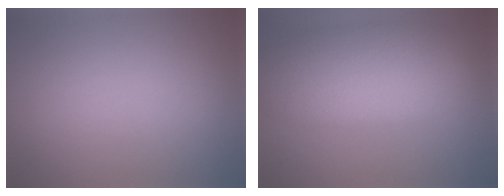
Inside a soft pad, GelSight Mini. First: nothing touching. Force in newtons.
{"total": 8.3, "press": 8.3, "slide": 0.2}